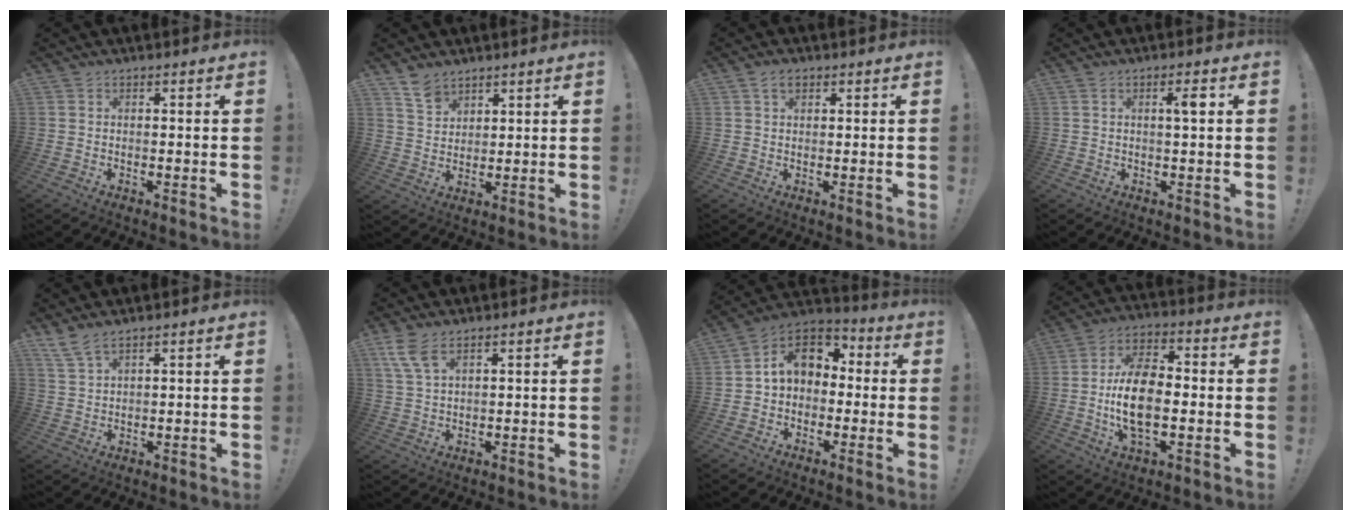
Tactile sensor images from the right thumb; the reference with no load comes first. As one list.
[{"total": 6.5, "force": [5.2, 3.6, 1.6], "torque": [-0.031, -0.034, 0.101]}, {"total": 2.5, "force": [1.4, 1.5, 1.5], "torque": [-0.031, 0.003, 0.026]}, {"total": 3.3, "force": [0.7, 0.3, 3.2], "torque": [-0.047, -0.003, 0.004]}, {"total": 4.3, "force": [3.4, 0.4, 2.5], "torque": [-0.063, -0.013, 0.065]}, {"total": 6.3, "force": [3.9, 2.1, 4.5], "torque": [-0.100, -0.009, 0.077]}, {"total": 10.3, "force": [1.7, 8.3, 5.9], "torque": [-0.083, 0.009, 0.039]}, {"total": 14.3, "force": [-1.8, 8.1, 11.7], "torque": [-0.211, 0.005, -0.034]}]